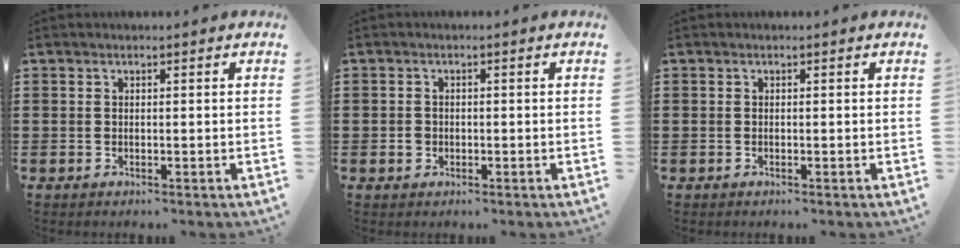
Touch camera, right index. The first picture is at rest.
{"total": 1.2, "force": [-0.4, 1.1, 0.5], "torque": [-0.013, 0.003, -0.008]}
{"total": 0.0}